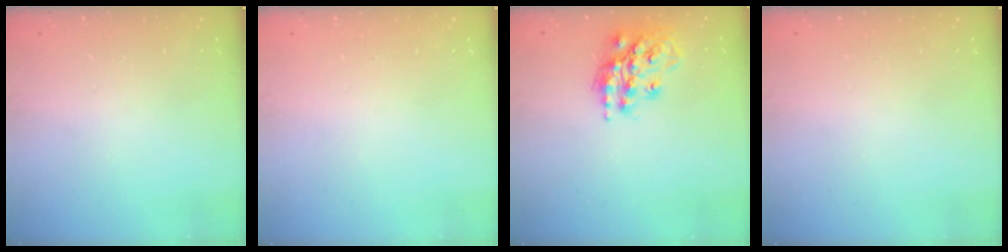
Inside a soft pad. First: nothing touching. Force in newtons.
{"total": 0.0}
{"total": 17.5, "press": 17.4, "slide": 1.4}
{"total": 0.0}